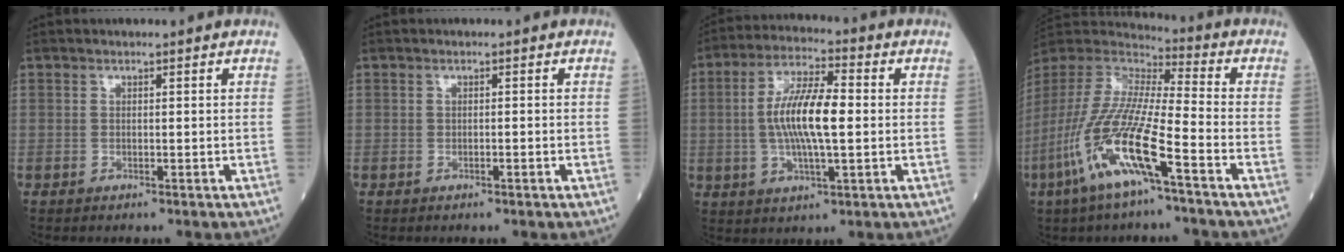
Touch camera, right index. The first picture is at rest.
{"total": 0.5, "force": [-0.3, -0.1, 0.4], "torque": [-0.011, 0.000, -0.003]}
{"total": 10.9, "force": [0.0, 2.3, 10.6], "torque": [-0.208, 0.008, -0.003]}
{"total": 16.9, "force": [-7.8, 1.3, 14.9], "torque": [-0.329, -0.031, -0.157]}